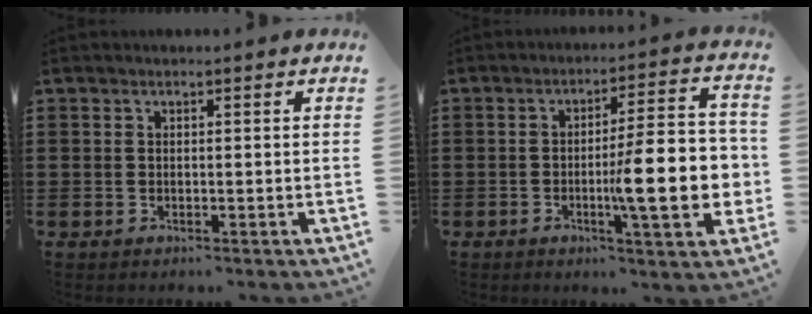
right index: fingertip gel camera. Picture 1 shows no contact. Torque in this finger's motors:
{"motor_torque": [2.14, 0.00, 1.05, 0.21]}